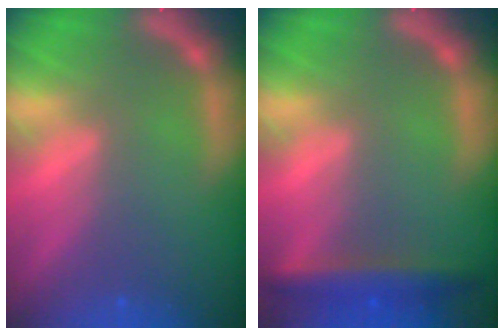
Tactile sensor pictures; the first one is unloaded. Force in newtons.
{"total": 4.0}